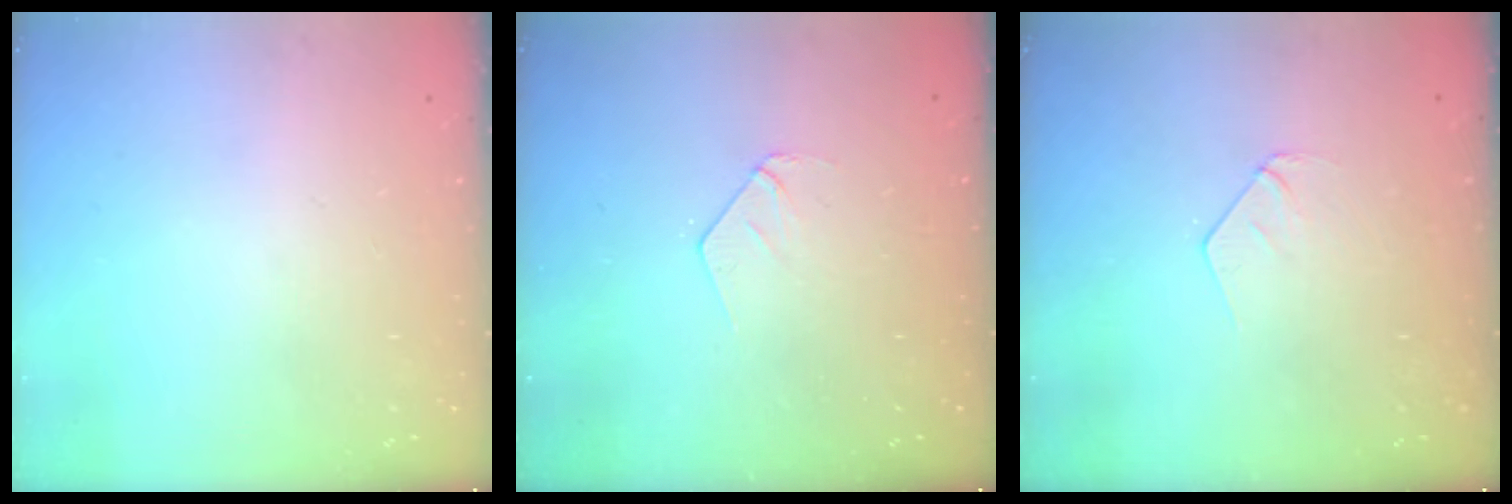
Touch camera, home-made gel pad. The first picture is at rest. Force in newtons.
{"total": 3.5, "press": 3.5, "slide": 0.2}
{"total": 3.6, "press": 3.6, "slide": 0.2}